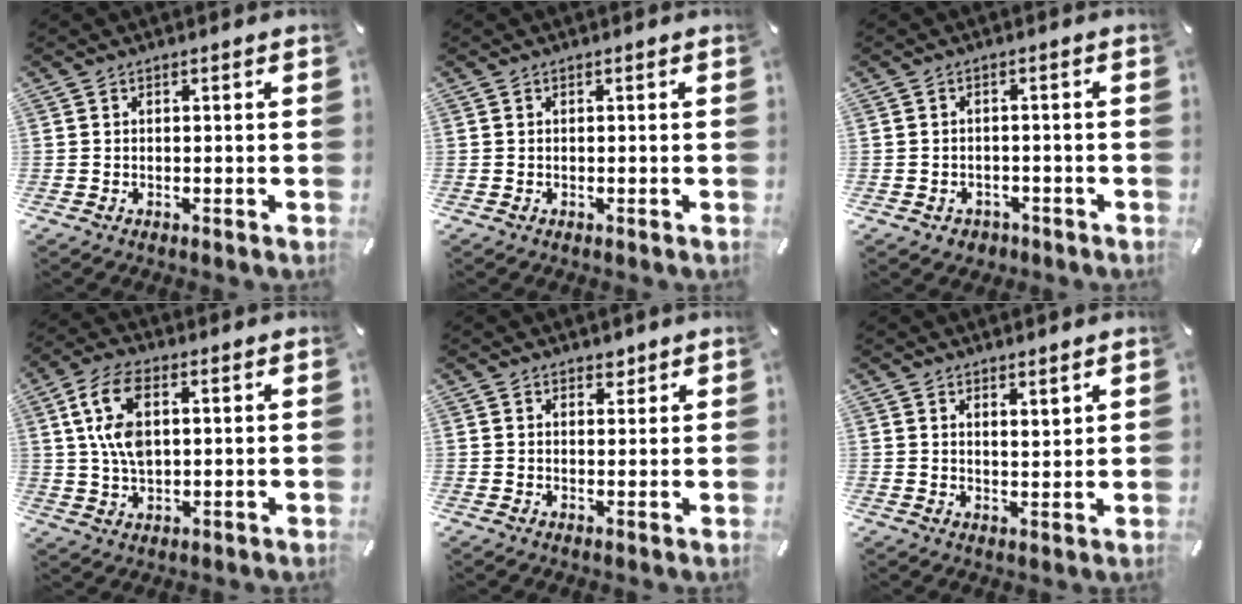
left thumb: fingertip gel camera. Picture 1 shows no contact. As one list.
[{"total": 0.0}, {"total": 2.6, "force": [-1.3, 2.2, 0.6], "torque": [-0.010, 0.005, -0.025]}, {"total": 10.5, "force": [2.8, 6.0, 8.2], "torque": [-0.182, 0.000, 0.047]}, {"total": 2.4, "force": [1.8, 1.6, 0.3], "torque": [0.016, -0.008, 0.028]}, {"total": 3.0, "force": [2.9, 1.0, 0.1], "torque": [0.008, -0.021, 0.050]}]